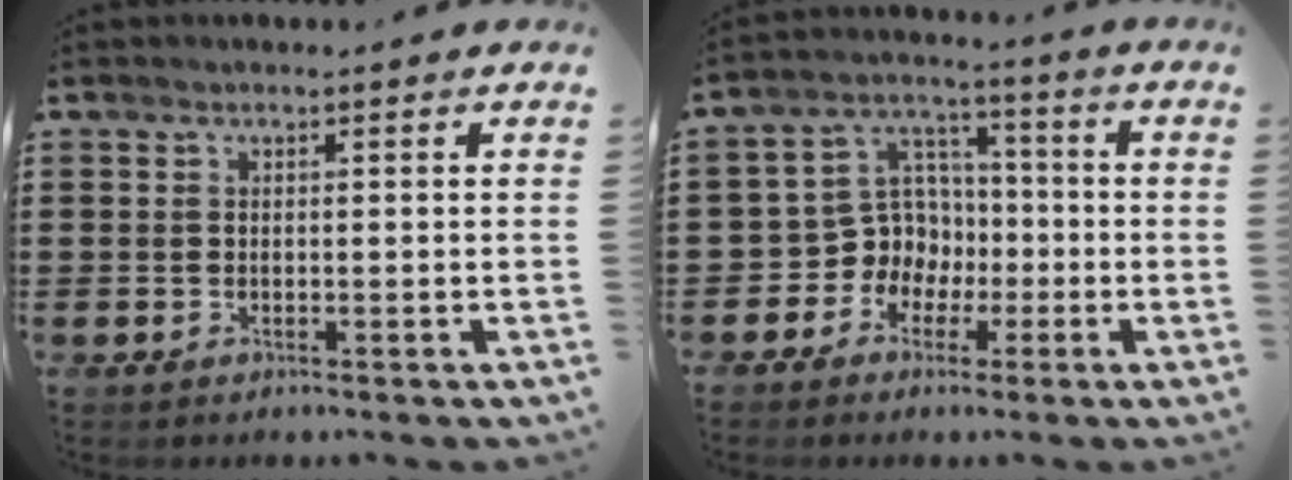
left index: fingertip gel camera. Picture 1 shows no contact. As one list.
[{"total": 7.7, "force": [-1.9, 7.3, 1.9], "torque": [-0.079, 0.000, -0.038]}]